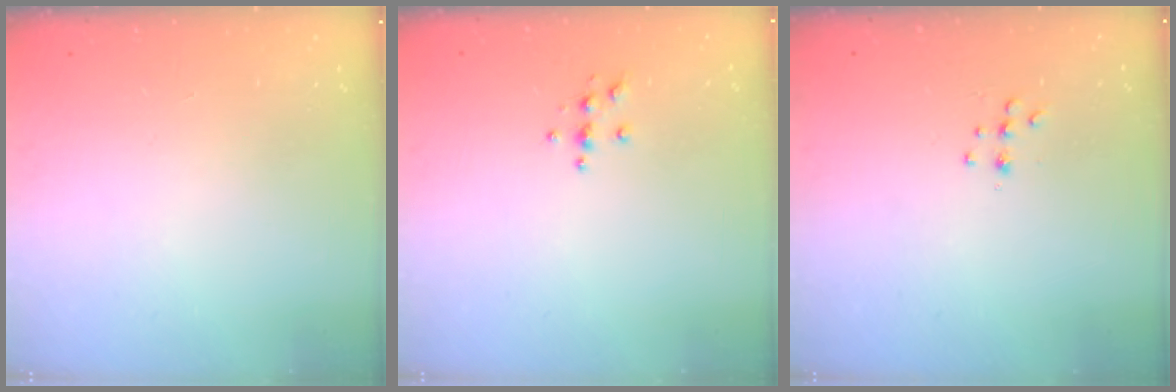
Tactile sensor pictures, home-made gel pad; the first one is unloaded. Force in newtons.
{"total": 3.6, "press": 3.6, "slide": 0.4}
{"total": 5.8, "press": 5.8, "slide": 0.4}